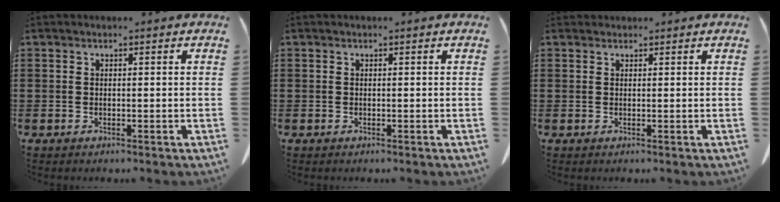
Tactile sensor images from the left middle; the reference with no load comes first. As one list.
[{"total": 0.0}, {"total": 0.7, "force": [0.7, 0.3, 0.0], "torque": [-0.001, 0.000, 0.014]}]